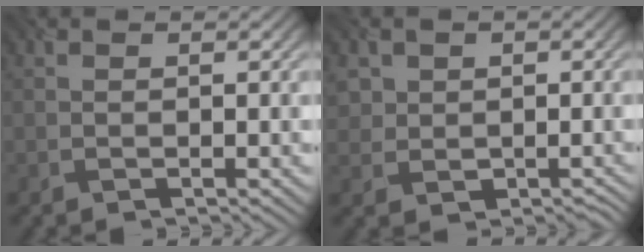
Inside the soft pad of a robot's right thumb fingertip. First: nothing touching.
{"total": 4.2, "force": [0.7, 4.0, 1.2], "torque": [-0.026, -0.004, 0.013]}